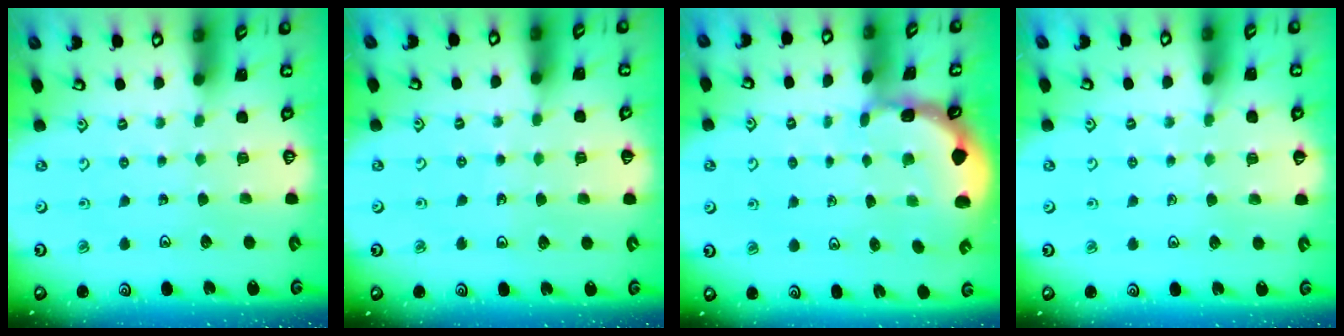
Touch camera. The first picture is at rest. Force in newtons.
{"total": 4.3, "press": 4.0, "slide": 1.4}
{"total": 1.0, "press": 1.0, "slide": 0.2}
{"total": 3.2, "press": 3.2, "slide": 0.5}